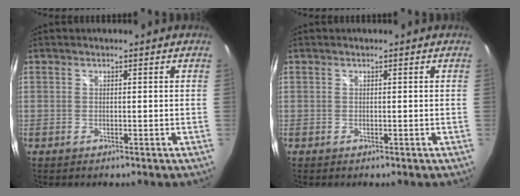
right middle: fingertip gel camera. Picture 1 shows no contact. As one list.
[{"total": 0.0}]